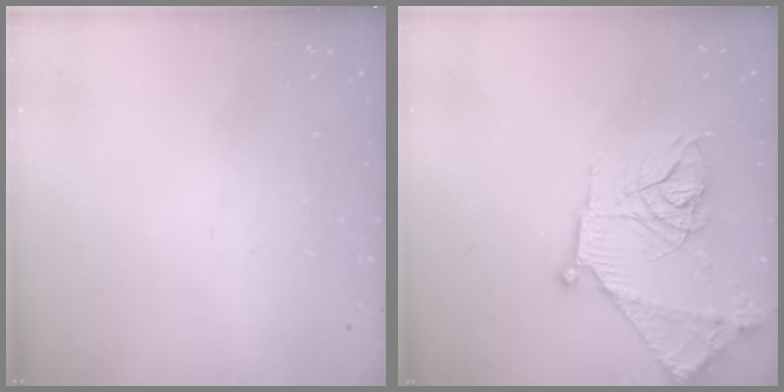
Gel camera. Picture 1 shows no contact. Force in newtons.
{"total": 16.5, "press": 16.5, "slide": 1.3}